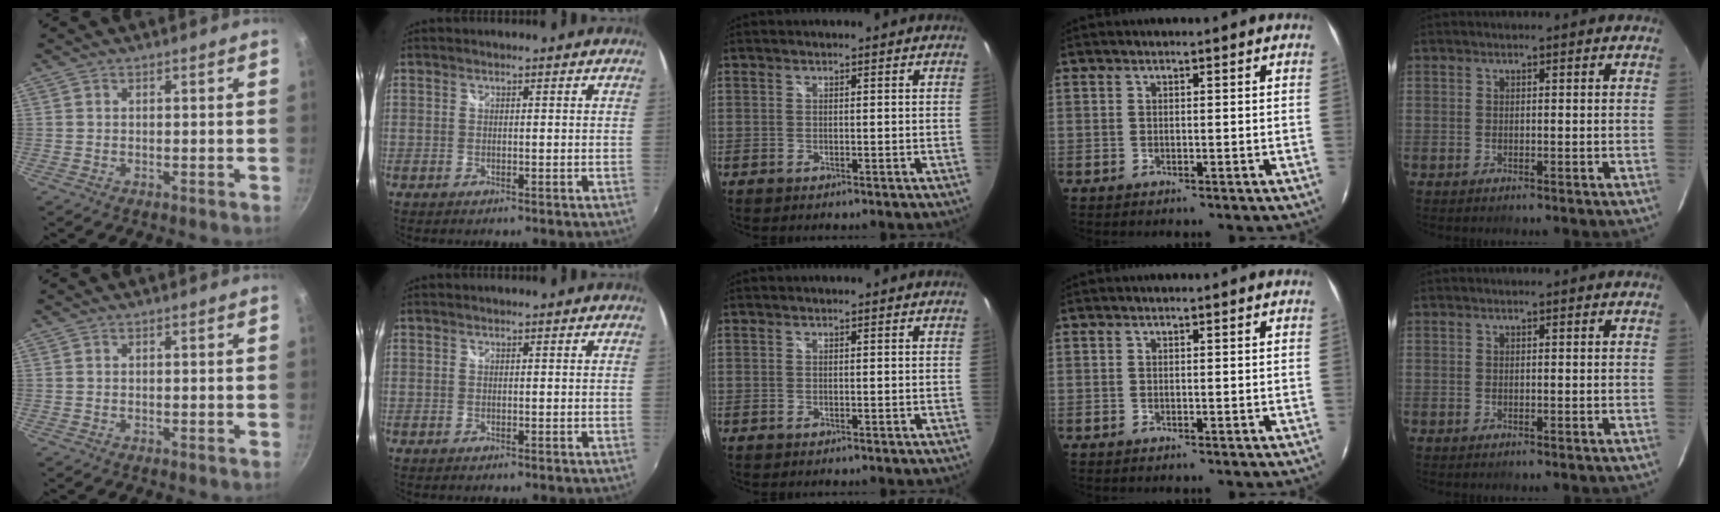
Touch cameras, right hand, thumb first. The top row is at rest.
{}